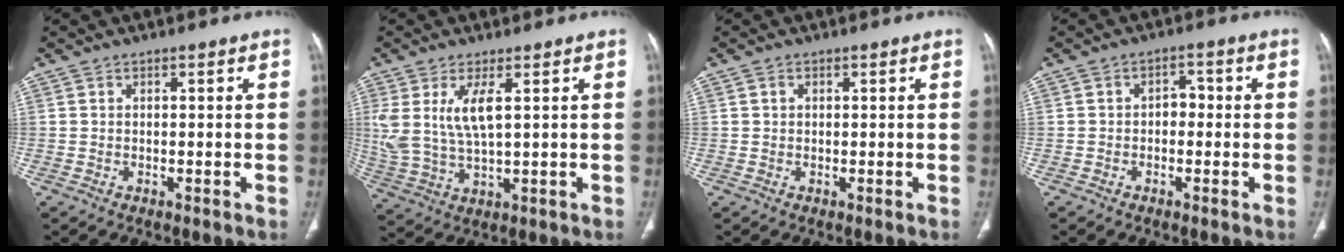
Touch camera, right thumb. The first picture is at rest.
{"total": 9.1, "force": [2.7, 3.4, 8.0], "torque": [-0.188, -0.014, 0.065]}
{"total": 0.9, "force": [0.3, 0.7, 0.4], "torque": [-0.004, 0.001, 0.004]}
{"total": 2.8, "force": [-0.4, 2.0, 1.9], "torque": [-0.012, 0.014, -0.014]}